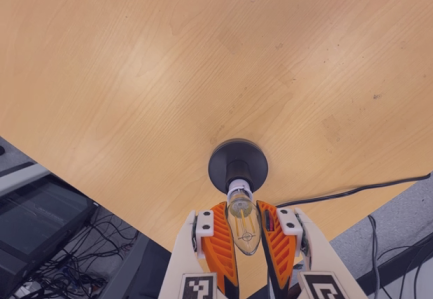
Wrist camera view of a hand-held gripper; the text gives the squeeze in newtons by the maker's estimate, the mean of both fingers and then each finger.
{"total": 22.4, "left": 25.7, "right": 19.0}